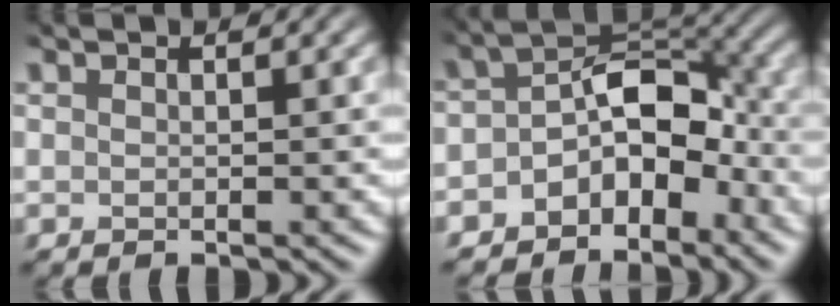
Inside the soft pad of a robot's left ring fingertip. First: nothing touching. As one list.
[{"total": 5.3, "force": [-3.7, 2.8, 2.5], "torque": [-0.031, 0.008, -0.063]}]